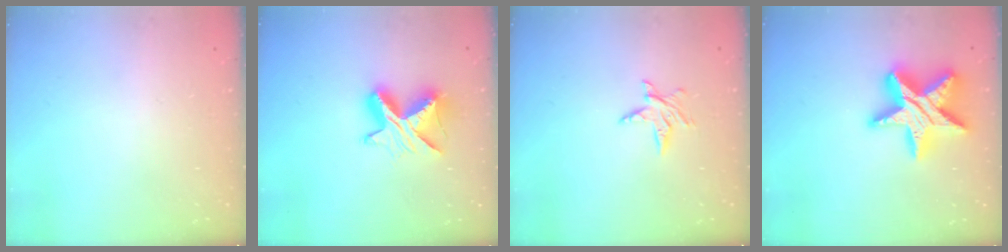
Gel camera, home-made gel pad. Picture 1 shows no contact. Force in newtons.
{"total": 9.8, "press": 9.8, "slide": 0.6}
{"total": 4.9, "press": 4.9, "slide": 0.5}
{"total": 19.7, "press": 19.7, "slide": 1.5}